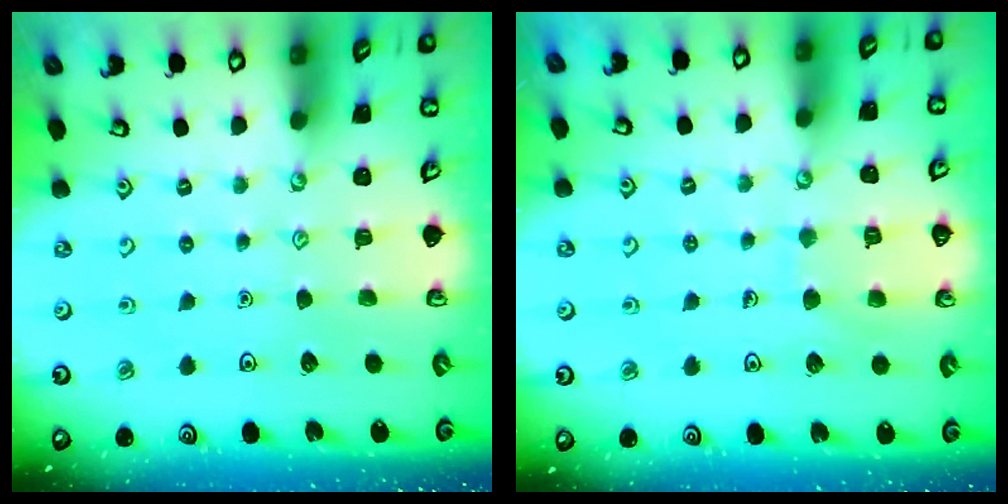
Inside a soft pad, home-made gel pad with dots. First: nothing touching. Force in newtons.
{"total": 7.2, "press": 7.2, "slide": 0.5}